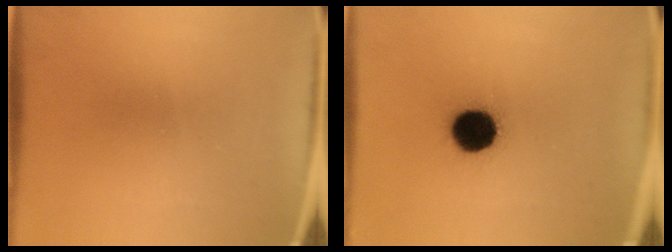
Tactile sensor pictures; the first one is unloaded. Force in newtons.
{"total": 11.1}